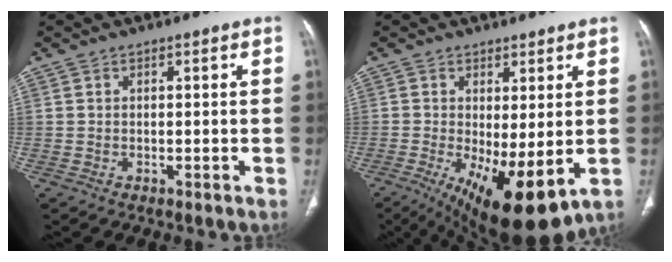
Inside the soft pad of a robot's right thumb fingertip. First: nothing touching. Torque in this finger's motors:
{"motor_torque": [-0.75, 0.90, -0.02, -0.03, 0.01]}